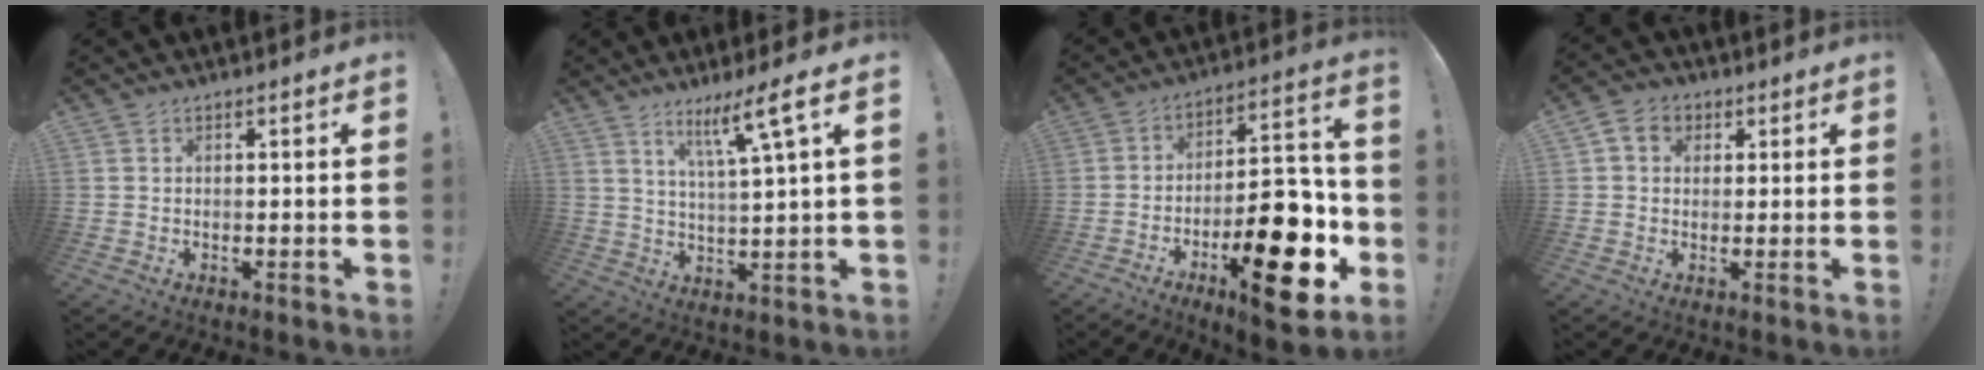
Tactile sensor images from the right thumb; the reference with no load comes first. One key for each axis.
{"total": 9.8, "fx": 5.2, "fy": -0.4, "fz": 8.3, "tx": -0.140, "ty": -0.023, "tz": 0.074}
{"total": 22.2, "fx": -8.3, "fy": 9.1, "fz": 18.5, "tx": -0.251, "ty": 0.056, "tz": -0.119}
{"total": 5.6, "fx": 1.9, "fy": 4.4, "fz": 2.9, "tx": -0.047, "ty": 0.003, "tz": 0.038}